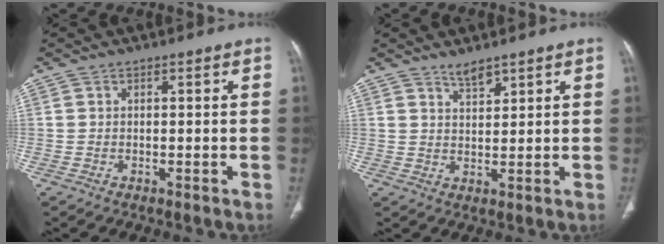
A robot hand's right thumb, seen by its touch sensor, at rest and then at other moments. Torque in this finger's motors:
{"motor_torque": [0.19, 0.51, -0.12, 0.11, -0.01]}